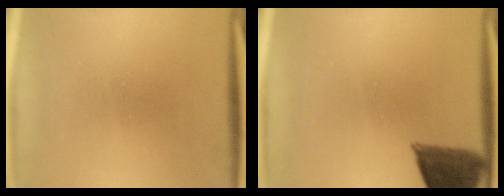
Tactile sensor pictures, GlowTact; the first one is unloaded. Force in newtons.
{"total": 9.9}